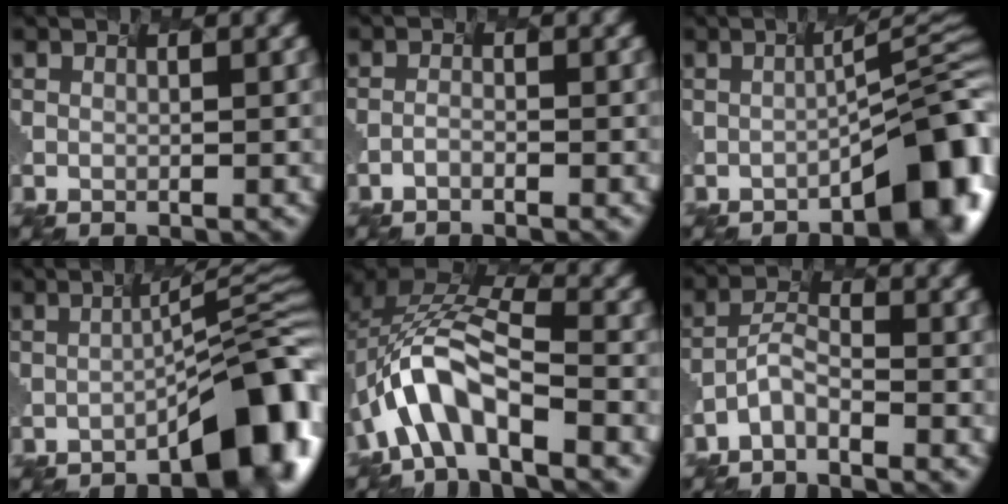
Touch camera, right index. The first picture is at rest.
{"total": 1.5, "force": [-1.5, -0.2, 0.1], "torque": [0.004, -0.004, -0.015]}
{"total": 7.0, "force": [-3.0, 0.9, 6.2], "torque": [-0.080, 0.003, -0.020]}
{"total": 7.8, "force": [-3.6, 1.3, 6.8], "torque": [-0.090, 0.001, -0.026]}
{"total": 7.6, "force": [-4.8, 2.6, 5.3], "torque": [-0.131, 0.015, -0.061]}
{"total": 3.6, "force": [-3.6, -0.5, 0.1], "torque": [-0.027, 0.003, -0.042]}